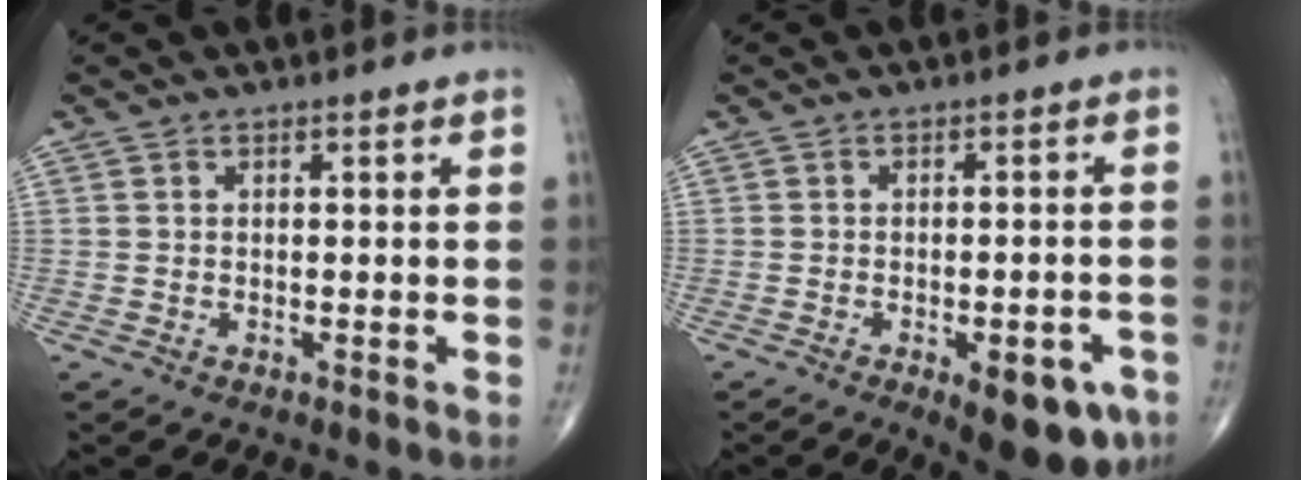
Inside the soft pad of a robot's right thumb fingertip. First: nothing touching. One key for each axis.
{"total": 10.3, "fx": -5.1, "fy": 4.2, "fz": 7.9, "tx": -0.077, "ty": 0.017, "tz": -0.058}